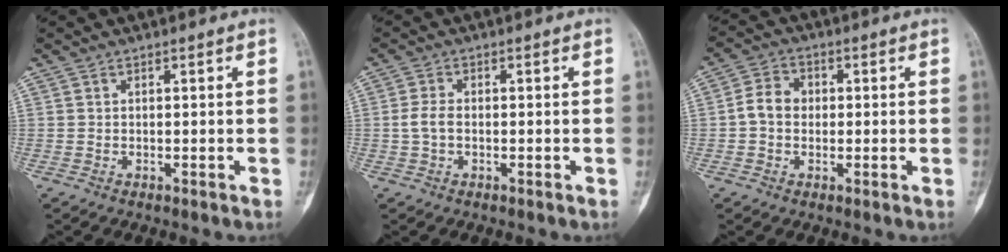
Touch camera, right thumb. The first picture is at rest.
{"total": 2.8, "force": [-0.3, 1.6, 2.3], "torque": [-0.054, 0.007, -0.010]}
{"total": 5.3, "force": [-0.2, 4.2, 3.1], "torque": [-0.045, 0.017, -0.013]}